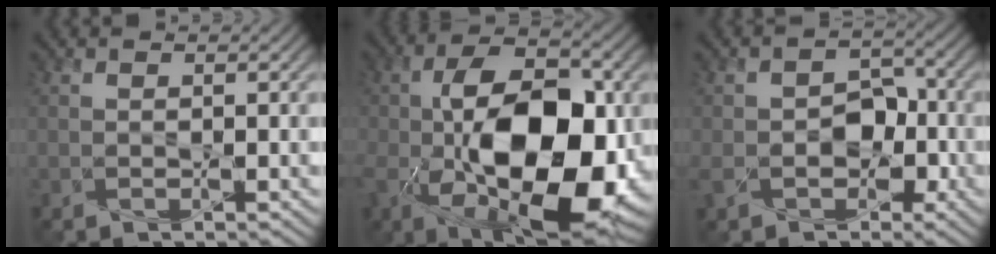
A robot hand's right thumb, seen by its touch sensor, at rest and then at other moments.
{"total": 17.6, "force": [-3.0, 9.8, 14.3], "torque": [-0.251, -0.022, -0.042]}
{"total": 6.6, "force": [-2.0, 5.0, 3.8], "torque": [-0.057, -0.005, -0.037]}